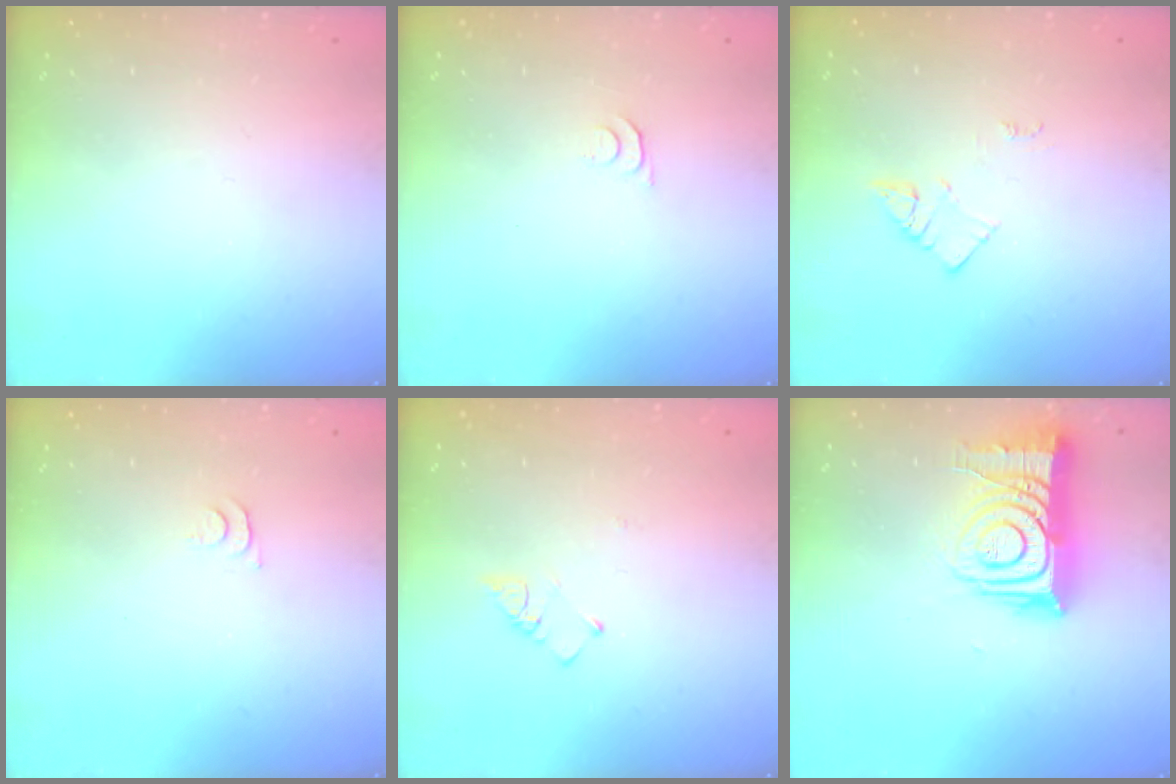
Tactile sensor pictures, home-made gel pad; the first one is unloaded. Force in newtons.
{"total": 4.1, "press": 4.0, "slide": 0.6}
{"total": 2.7, "press": 2.6, "slide": 0.4}
{"total": 5.2, "press": 5.1, "slide": 0.5}
{"total": 2.6, "press": 2.6, "slide": 0.5}
{"total": 14.2, "press": 14.2, "slide": 1.2}